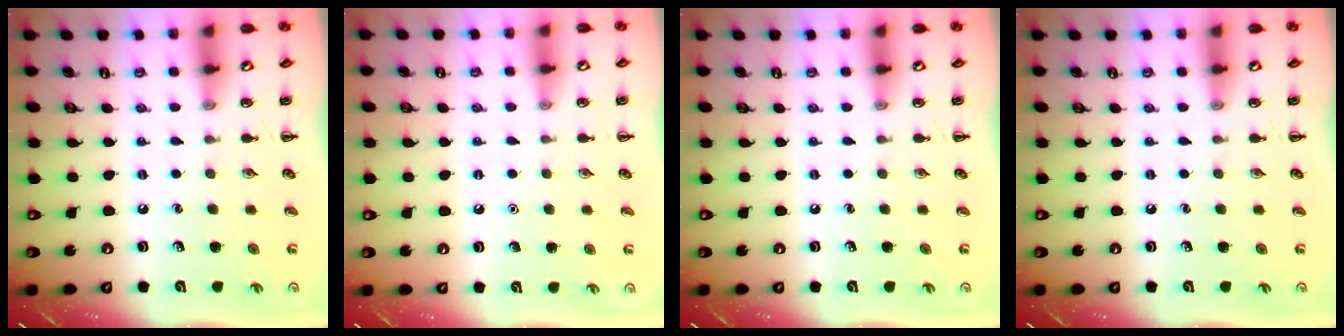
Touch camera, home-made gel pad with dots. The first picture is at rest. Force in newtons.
{"total": 1.5, "press": 1.5, "slide": 0.1}
{"total": 0.0}
{"total": 0.0}